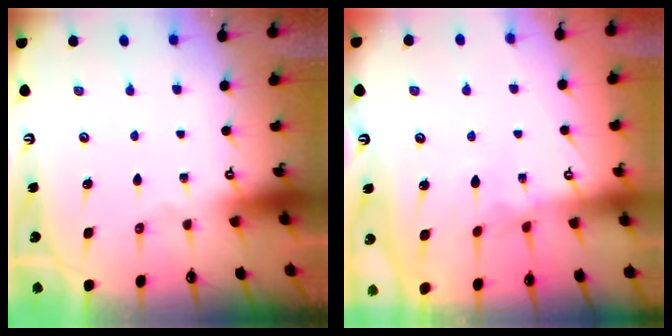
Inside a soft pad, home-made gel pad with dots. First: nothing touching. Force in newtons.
{"total": 2.9, "press": 2.9, "slide": 0.2}